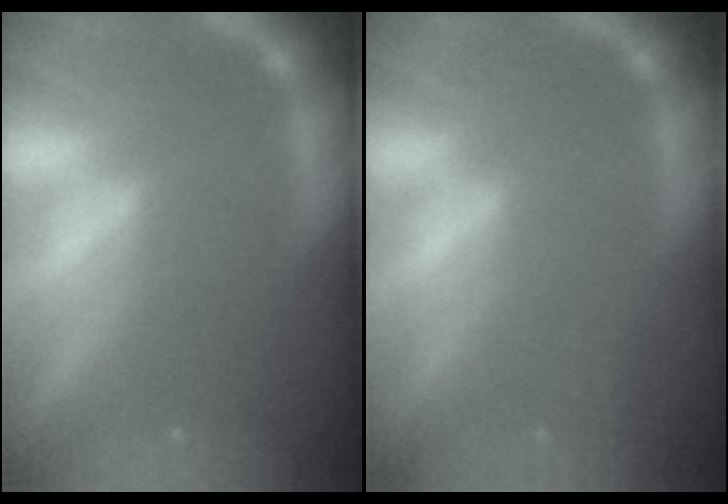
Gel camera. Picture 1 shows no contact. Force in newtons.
{"total": 0.9}